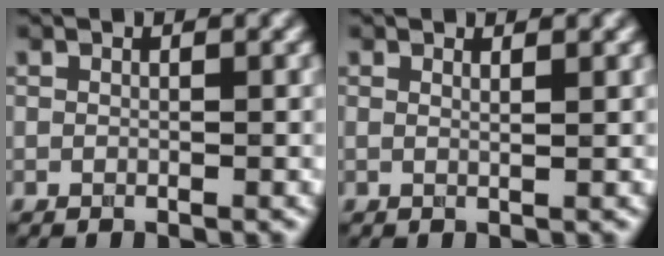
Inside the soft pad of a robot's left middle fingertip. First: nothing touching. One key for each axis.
{"total": 0.9, "fx": 0.5, "fy": 0.3, "fz": 0.6, "tx": -0.005, "ty": 0.004, "tz": 0.003}